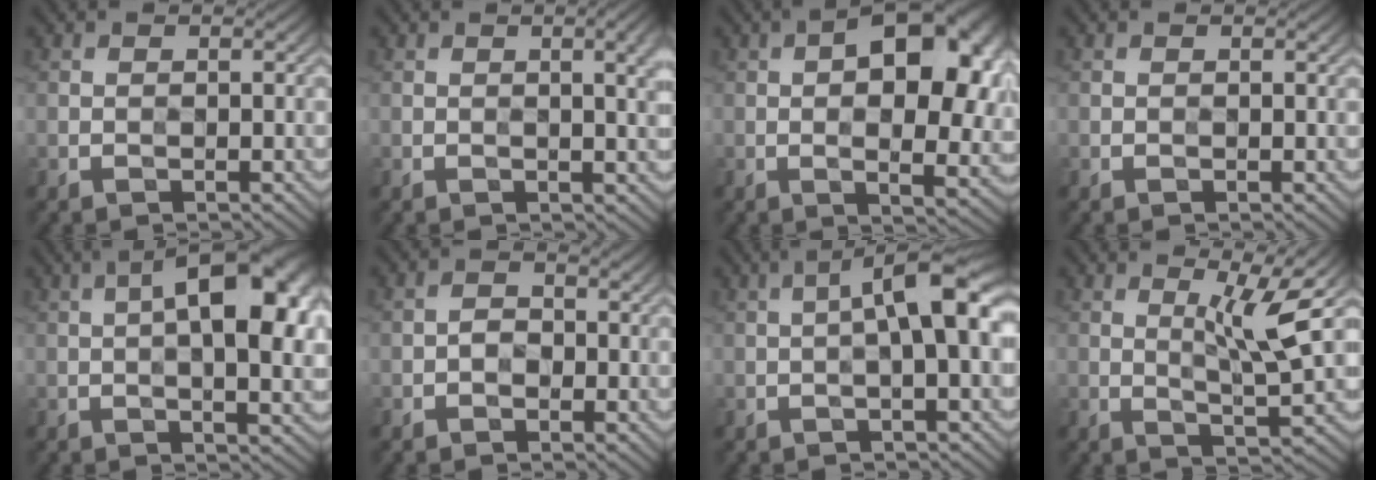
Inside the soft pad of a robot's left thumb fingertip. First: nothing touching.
{"total": 4.0, "force": [1.2, 1.0, 3.7], "torque": [-0.051, 0.005, 0.018]}
{"total": 17.2, "force": [4.4, 9.0, 14.0], "torque": [-0.180, 0.028, 0.046]}
{"total": 0.0}
{"total": 13.0, "force": [2.4, 5.5, 11.6], "torque": [-0.148, 0.023, 0.017]}
{"total": 1.5, "force": [-0.7, 1.2, 0.5], "torque": [-0.011, 0.002, -0.018]}
{"total": 7.2, "force": [0.7, 1.7, 7.0], "torque": [-0.111, 0.021, 0.003]}
{"total": 6.4, "force": [2.3, 0.9, 5.9], "torque": [-0.100, -0.004, 0.040]}